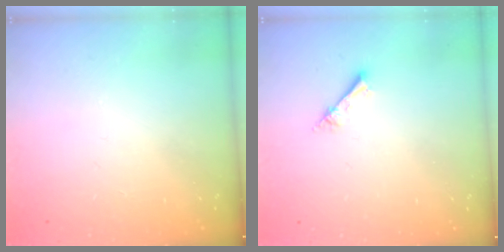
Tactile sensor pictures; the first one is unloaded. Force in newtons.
{"total": 2.4, "press": 2.4, "slide": 0.3}